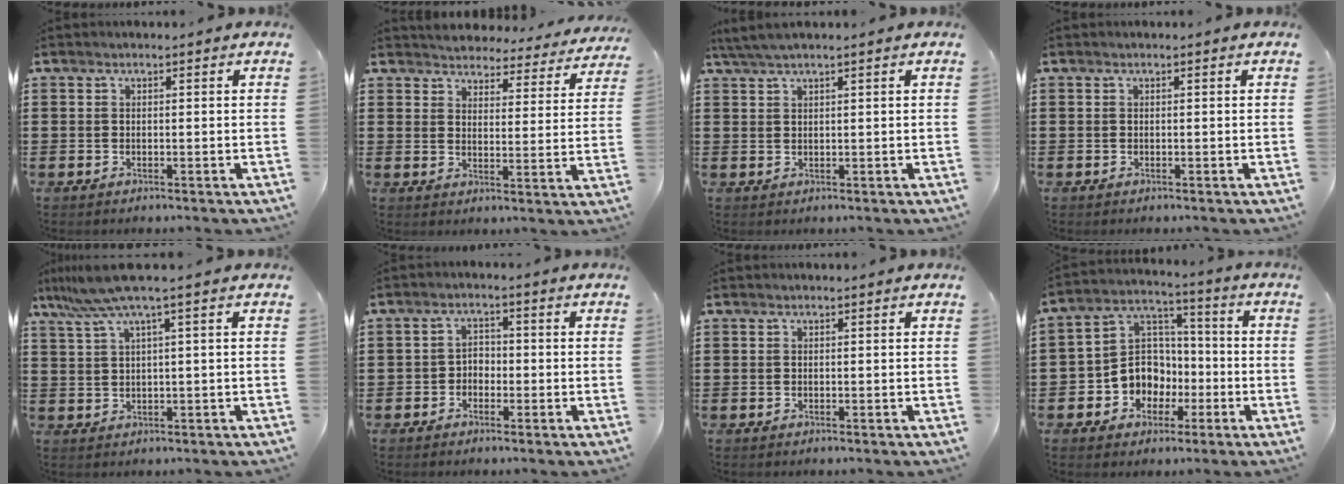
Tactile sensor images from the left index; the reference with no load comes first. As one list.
[{"total": 4.1, "force": [4.1, 0.3, -0.2], "torque": [-0.022, -0.031, 0.069]}, {"total": 2.1, "force": [1.4, 0.0, 1.5], "torque": [-0.030, 0.001, 0.026]}, {"total": 0.0}, {"total": 5.5, "force": [2.6, -0.5, 4.8], "torque": [-0.114, -0.016, 0.041]}, {"total": 2.3, "force": [-1.5, 1.6, 0.7], "torque": [-0.018, 0.009, -0.035]}, {"total": 0.0}, {"total": 8.3, "force": [-2.9, 7.6, 1.8], "torque": [-0.069, 0.013, -0.055]}]